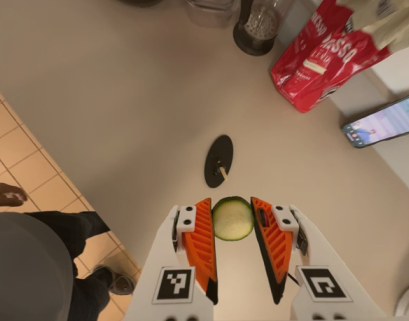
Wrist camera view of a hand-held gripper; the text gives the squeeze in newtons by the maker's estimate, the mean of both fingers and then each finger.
{"total": 8.4, "left": 8.8, "right": 8.0}